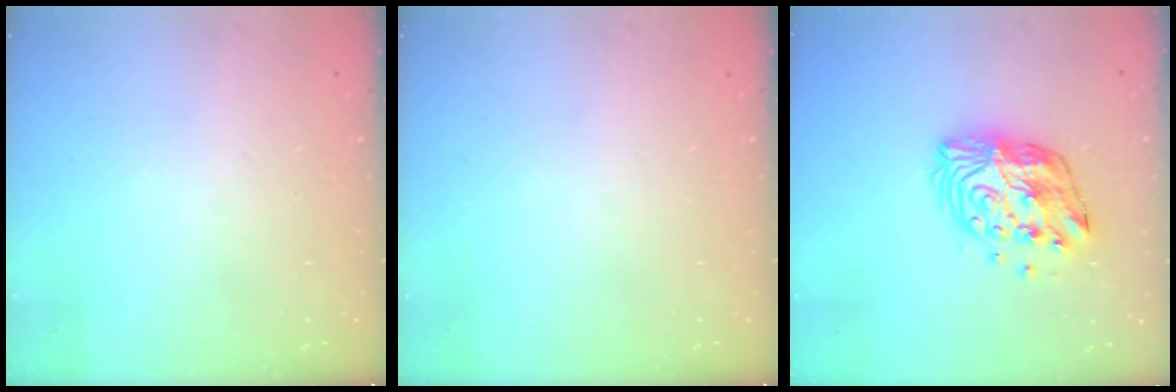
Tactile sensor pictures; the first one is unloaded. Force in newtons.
{"total": 0.0}
{"total": 12.9, "press": 12.9, "slide": 0.9}